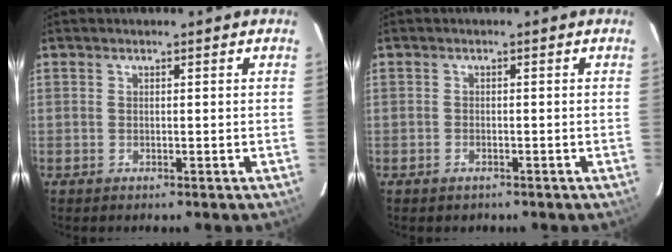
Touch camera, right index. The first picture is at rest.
{"total": 1.3, "force": [-0.9, 0.9, 0.2], "torque": [-0.006, 0.001, -0.012]}